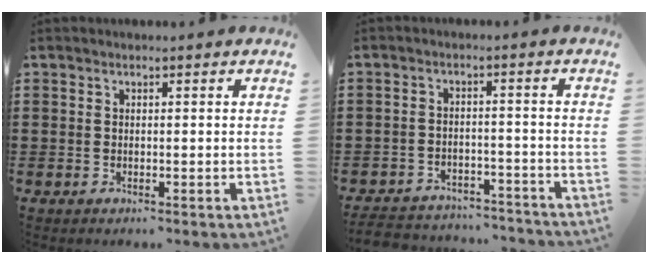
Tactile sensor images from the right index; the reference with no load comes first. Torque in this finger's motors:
{"motor_torque": [-2.14, 0.00, -1.05, -0.21]}